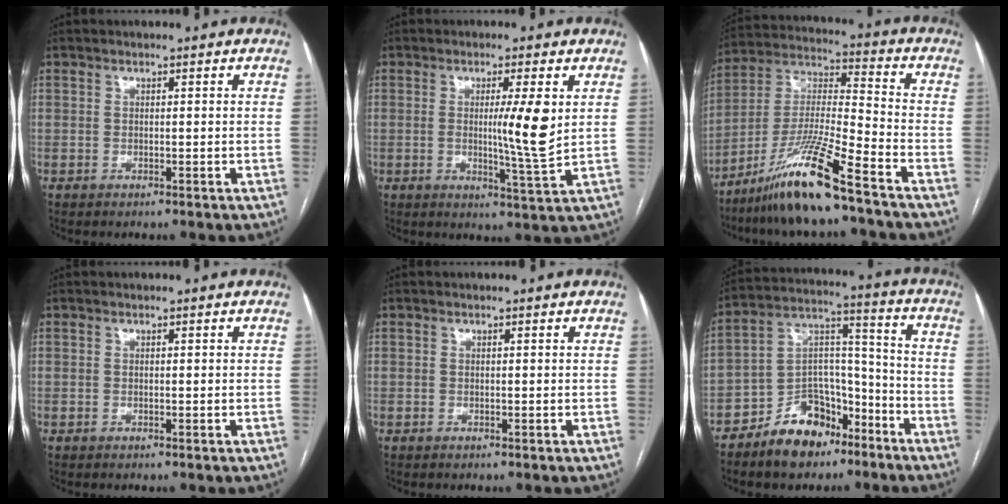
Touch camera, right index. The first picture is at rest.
{"total": 7.0, "force": [1.1, -0.5, 6.9], "torque": [-0.110, -0.014, 0.021]}
{"total": 14.1, "force": [-9.7, -0.6, 10.2], "torque": [-0.210, -0.020, -0.178]}
{"total": 0.0}
{"total": 0.0}
{"total": 12.9, "force": [-8.7, 7.3, 6.1], "torque": [-0.109, 0.038, -0.144]}